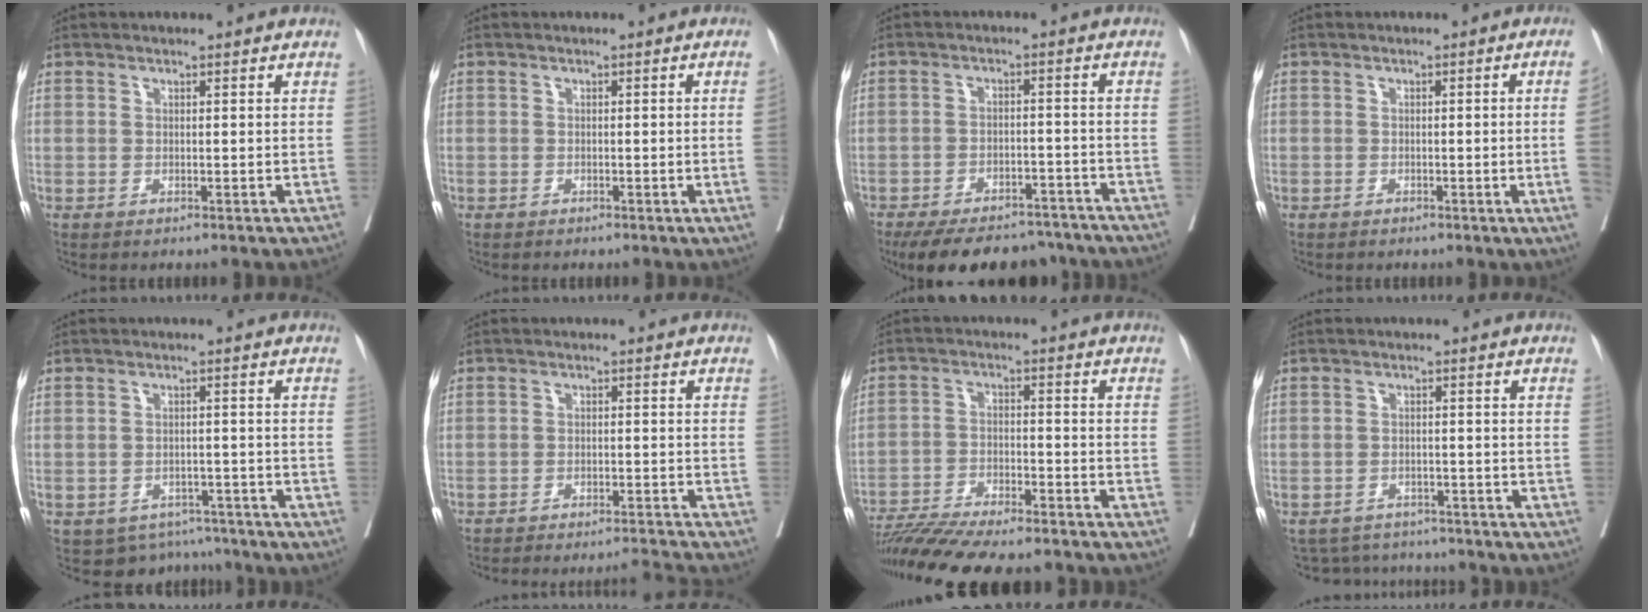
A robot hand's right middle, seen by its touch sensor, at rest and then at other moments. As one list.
[{"total": 1.2, "force": [-0.4, -0.3, 1.1], "torque": [-0.016, 0.001, -0.007]}, {"total": 16.0, "force": [-13.6, 6.1, 5.8], "torque": [-0.112, 0.002, -0.185]}, {"total": 3.4, "force": [-0.8, -0.9, 3.1], "torque": [-0.037, -0.003, -0.012]}, {"total": 5.9, "force": [-5.0, 3.0, -0.6], "torque": [0.019, 0.017, -0.062]}, {"total": 6.7, "force": [-6.5, -1.4, 0.9], "torque": [-0.006, 0.006, -0.102]}, {"total": 17.2, "force": [-15.3, 2.0, 7.6], "torque": [-0.138, -0.021, -0.239]}, {"total": 7.3, "force": [-7.0, 1.9, 0.4], "torque": [-0.006, 0.011, -0.095]}]